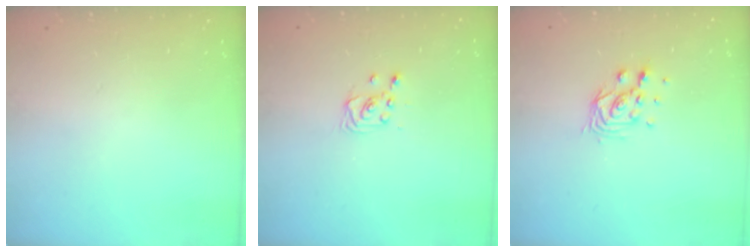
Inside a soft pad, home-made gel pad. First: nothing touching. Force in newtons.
{"total": 2.9, "press": 2.9, "slide": 0.4}
{"total": 8.3, "press": 8.3, "slide": 0.5}